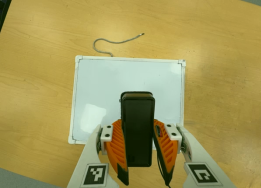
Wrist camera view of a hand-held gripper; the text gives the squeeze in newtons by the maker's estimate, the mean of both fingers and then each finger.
{"total": 7.7, "left": 6.1, "right": 9.4}